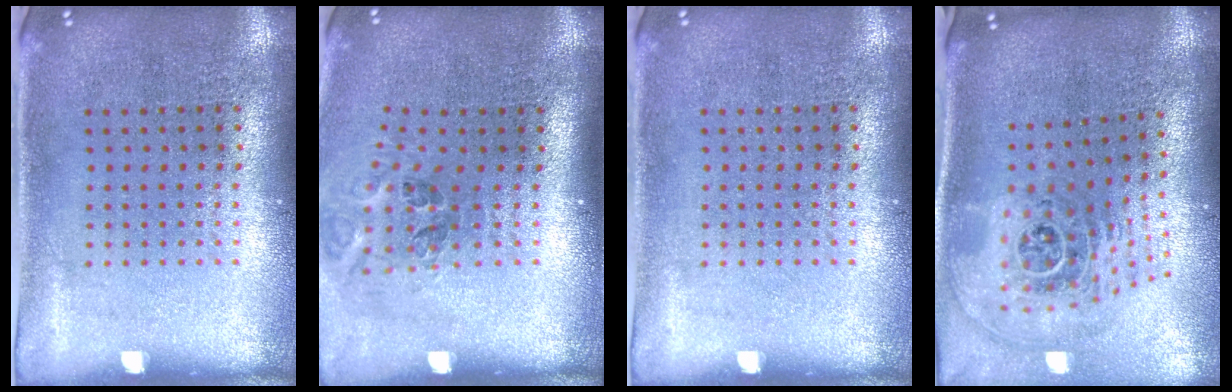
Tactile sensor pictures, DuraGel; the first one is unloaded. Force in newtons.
{"total": 1.2, "press": 0.9, "slide": 0.7}
{"total": 0.0}
{"total": 2.7, "press": 1.9, "slide": 1.9}